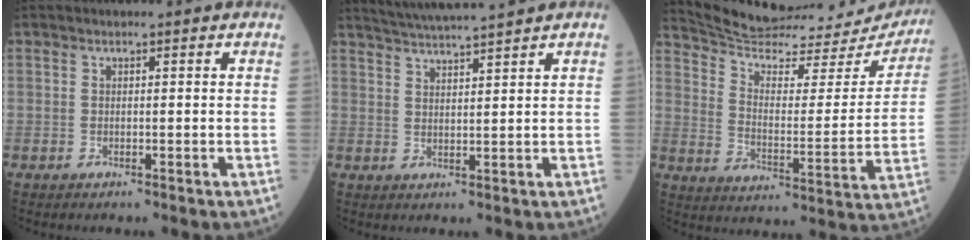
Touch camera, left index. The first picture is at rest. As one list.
[{"total": 4.9, "force": [4.5, -1.4, 1.1], "torque": [-0.025, 0.014, 0.082]}, {"total": 25.2, "force": [24.2, 3.9, 5.7], "torque": [-0.094, -0.068, 0.319]}]